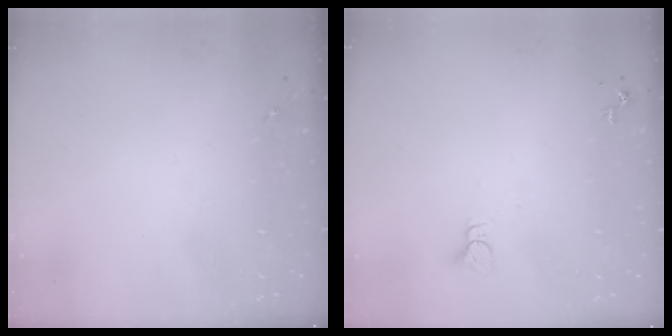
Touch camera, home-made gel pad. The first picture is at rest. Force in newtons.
{"total": 2.2, "press": 2.2, "slide": 0.1}